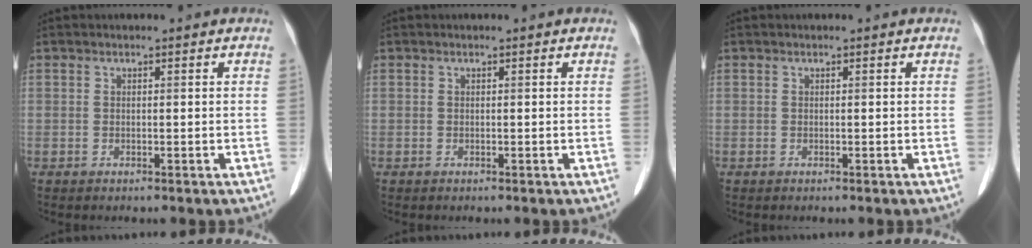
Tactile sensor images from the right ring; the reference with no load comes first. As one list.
[{"total": 0.0}, {"total": 0.0}]